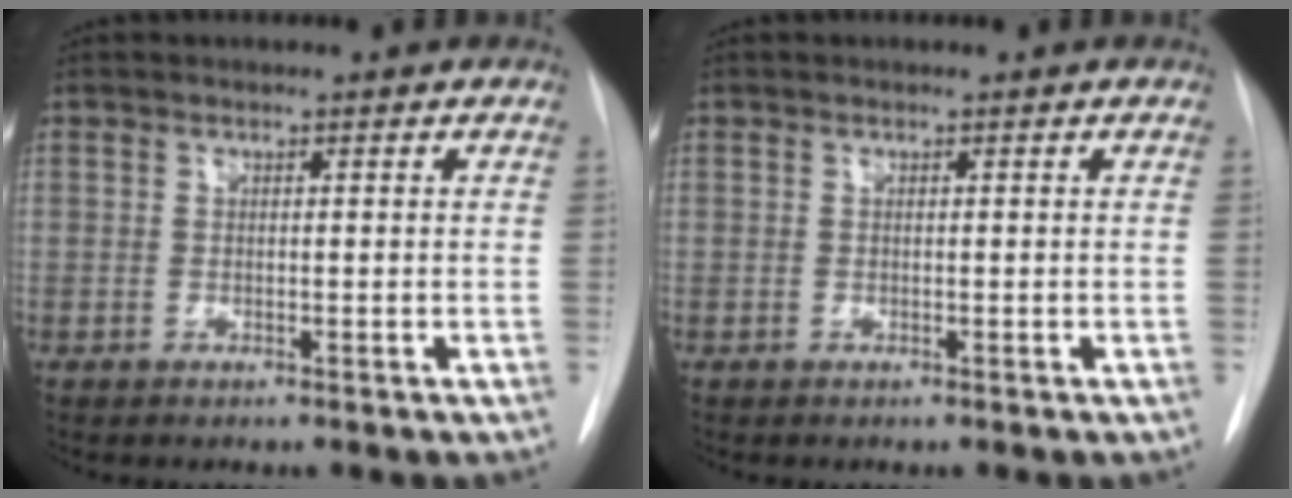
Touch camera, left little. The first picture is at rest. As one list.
[{"total": 0.0}]